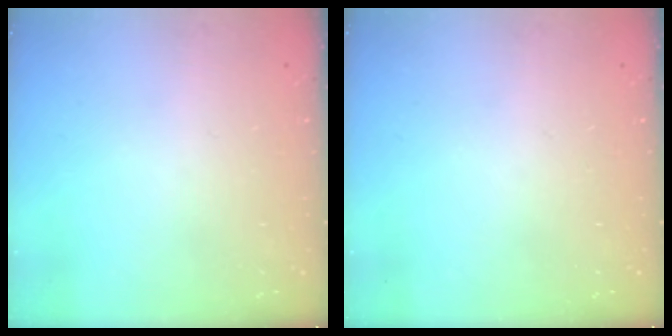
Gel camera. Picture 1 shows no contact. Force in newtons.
{"total": 0.0}